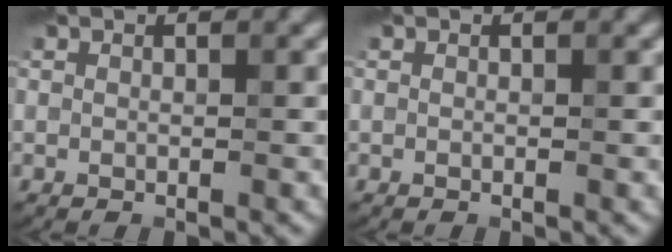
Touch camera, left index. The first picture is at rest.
{"total": 0.0}